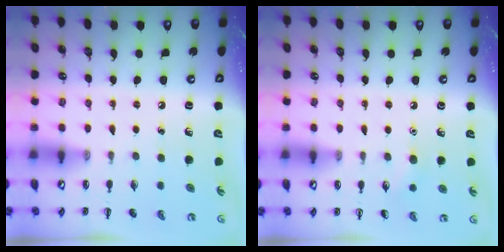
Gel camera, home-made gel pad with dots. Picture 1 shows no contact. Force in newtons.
{"total": 5.3, "press": 5.0, "slide": 1.7}